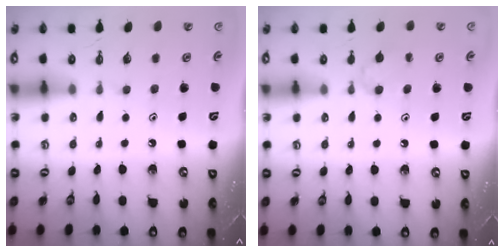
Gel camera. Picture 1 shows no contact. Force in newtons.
{"total": 2.7, "press": 2.6, "slide": 0.6}